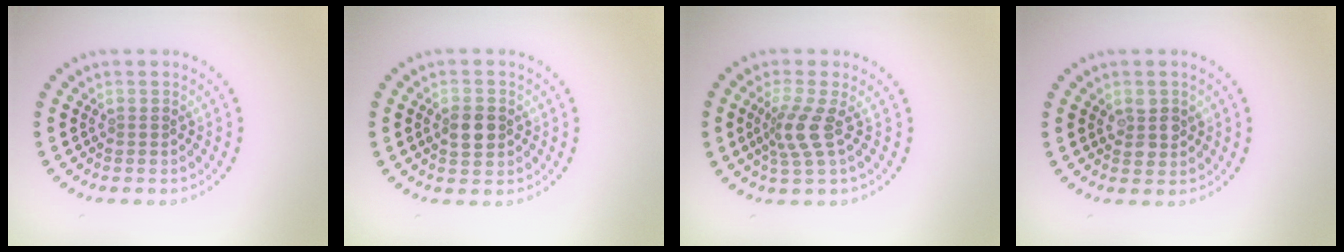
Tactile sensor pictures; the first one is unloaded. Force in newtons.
{"total": 2.9, "press": 2.9, "slide": 0.0}
{"total": 2.9, "press": 2.0, "slide": 2.0}
{"total": 2.2, "press": 2.1, "slide": 0.6}